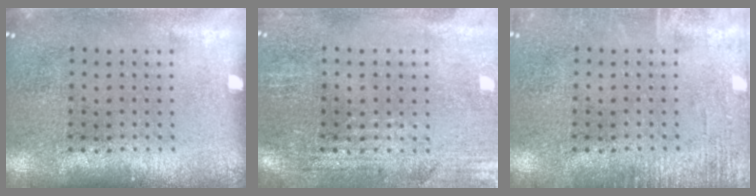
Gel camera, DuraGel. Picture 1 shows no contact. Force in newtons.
{"total": 0.6, "press": 0.5, "slide": 0.3}
{"total": 1.9, "press": 1.9, "slide": 0.2}